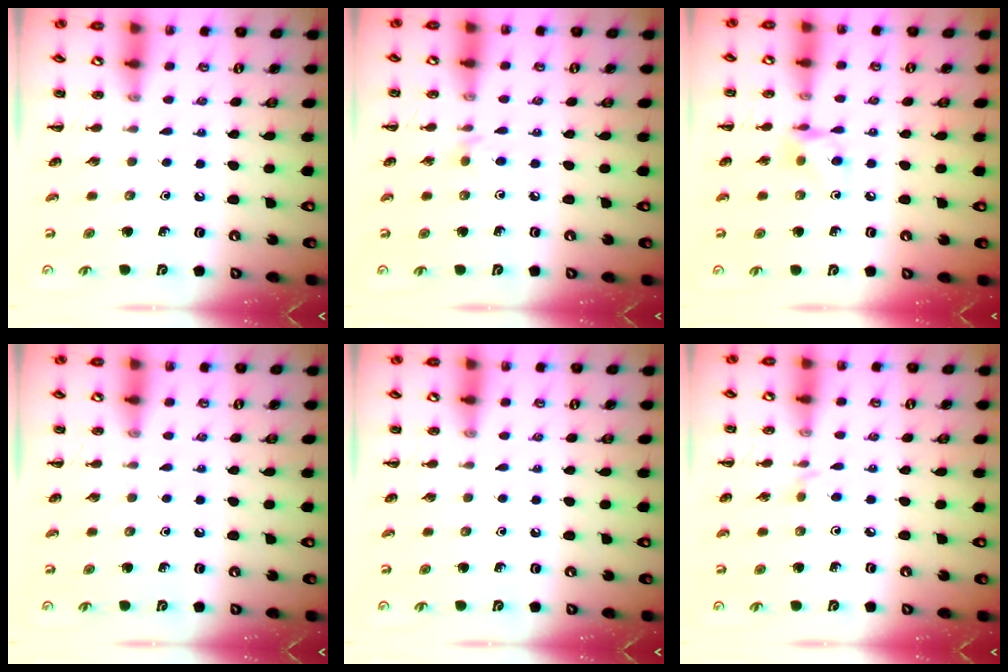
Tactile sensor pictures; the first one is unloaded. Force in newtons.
{"total": 3.9, "press": 3.6, "slide": 1.6}
{"total": 6.2, "press": 6.2, "slide": 0.3}
{"total": 0.0}
{"total": 0.0}
{"total": 2.2, "press": 2.0, "slide": 0.8}